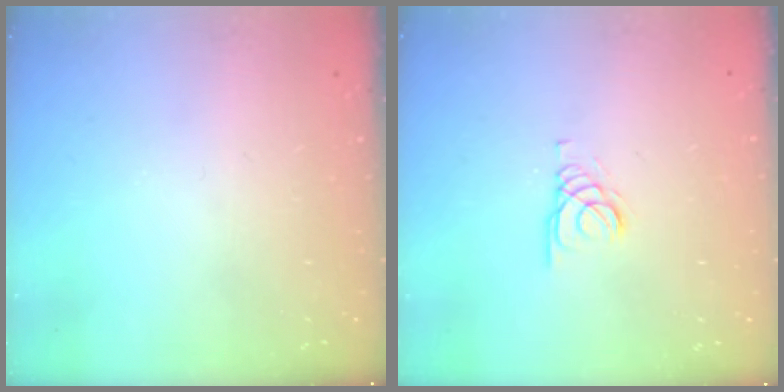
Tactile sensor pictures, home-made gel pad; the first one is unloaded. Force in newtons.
{"total": 1.4, "press": 1.4, "slide": 0.2}